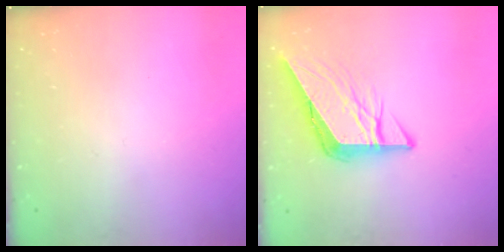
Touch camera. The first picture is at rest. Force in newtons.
{"total": 9.3, "press": 9.2, "slide": 1.2}